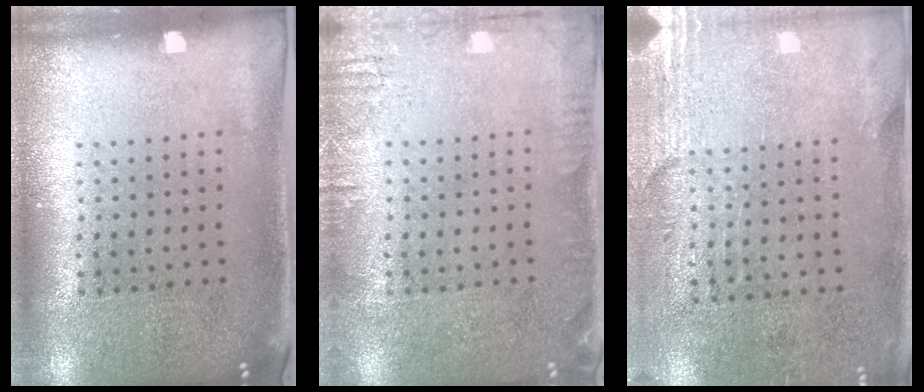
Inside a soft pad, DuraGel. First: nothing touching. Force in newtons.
{"total": 1.9, "press": 1.9, "slide": 0.3}
{"total": 2.8, "press": 2.4, "slide": 1.3}